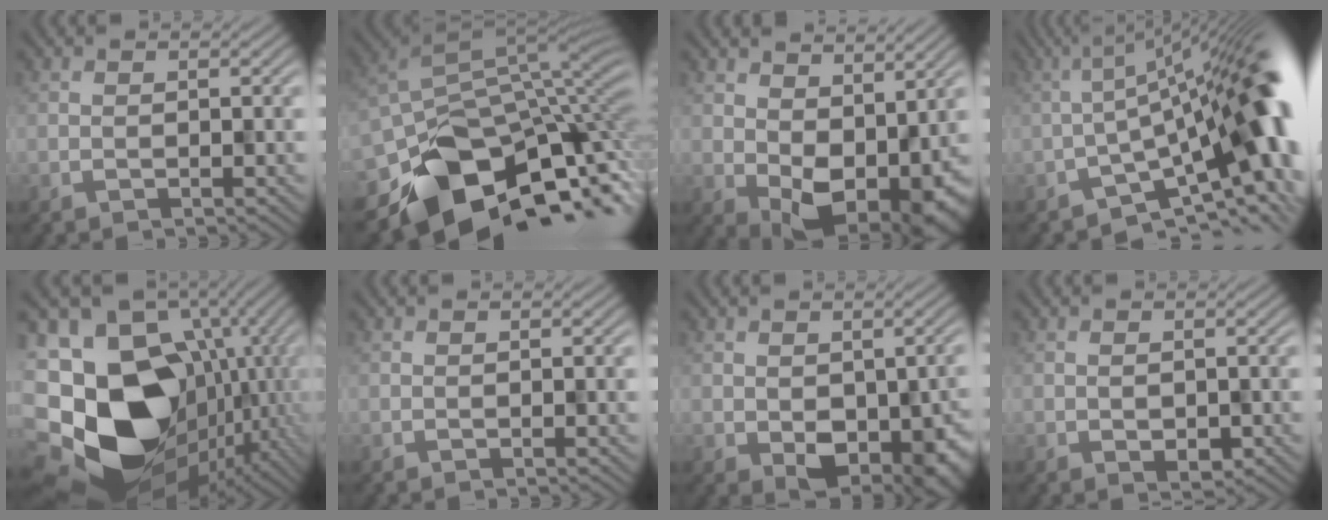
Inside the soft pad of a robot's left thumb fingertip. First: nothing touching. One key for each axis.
{"total": 13.2, "fx": -7.1, "fy": 9.0, "fz": 6.7, "tx": -0.136, "ty": -0.046, "tz": -0.107}
{"total": 7.8, "fx": 0.0, "fy": 5.4, "fz": 5.7, "tx": -0.089, "ty": -0.036, "tz": 0.023}
{"total": 11.5, "fx": -3.4, "fy": 3.1, "fz": 10.5, "tx": -0.141, "ty": 0.008, "tz": -0.063}
{"total": 21.3, "fx": -3.9, "fy": 17.2, "fz": 11.9, "tx": -0.257, "ty": -0.060, "tz": -0.029}
{"total": 0.0}
{"total": 8.7, "fx": -2.1, "fy": 6.0, "fz": 5.9, "tx": -0.070, "ty": -0.036, "tz": -0.009}
{"total": 1.9, "fx": -0.3, "fy": 1.5, "fz": 1.1, "tx": -0.014, "ty": -0.008, "tz": 0.000}